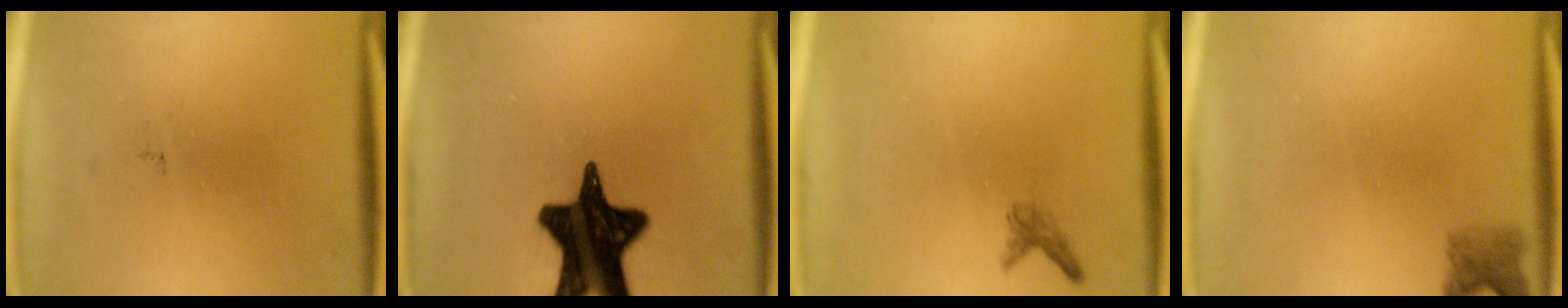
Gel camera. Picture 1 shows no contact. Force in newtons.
{"total": 18.5}
{"total": 1.1}
{"total": 2.3}